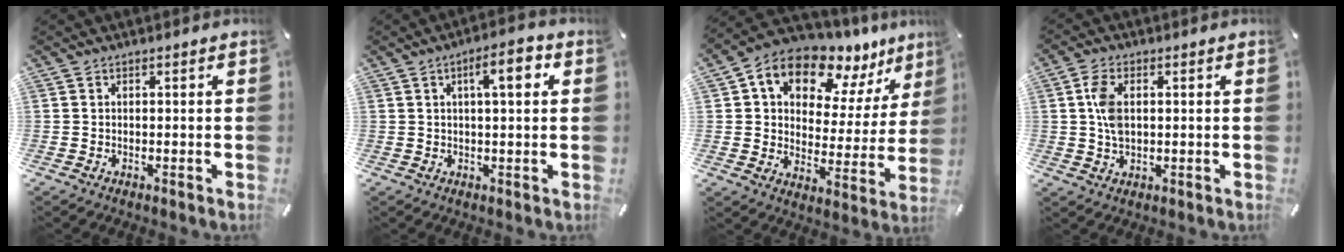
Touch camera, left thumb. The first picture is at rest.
{"total": 6.8, "force": [2.3, 1.9, 6.1], "torque": [-0.091, -0.004, 0.029]}
{"total": 13.1, "force": [9.6, 7.3, 5.2], "torque": [-0.090, -0.079, 0.169]}
{"total": 5.9, "force": [1.0, 3.5, 4.6], "torque": [-0.102, 0.001, 0.013]}